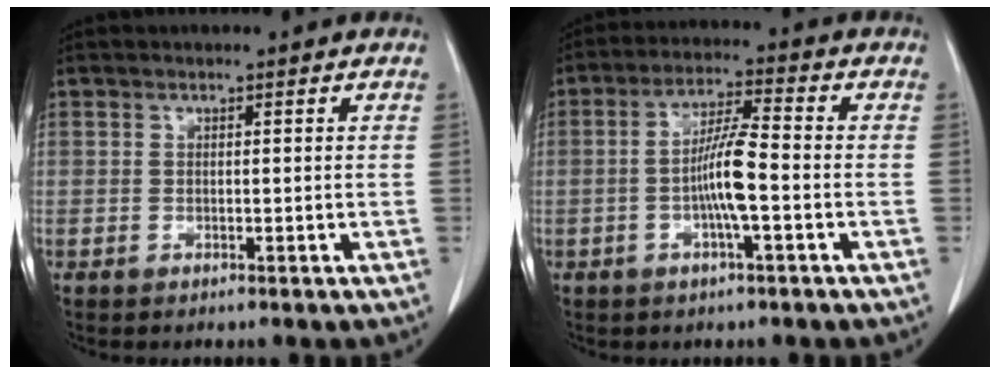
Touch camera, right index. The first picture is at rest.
{"total": 7.2, "force": [-1.5, 0.5, 7.0], "torque": [-0.137, 0.009, -0.029]}